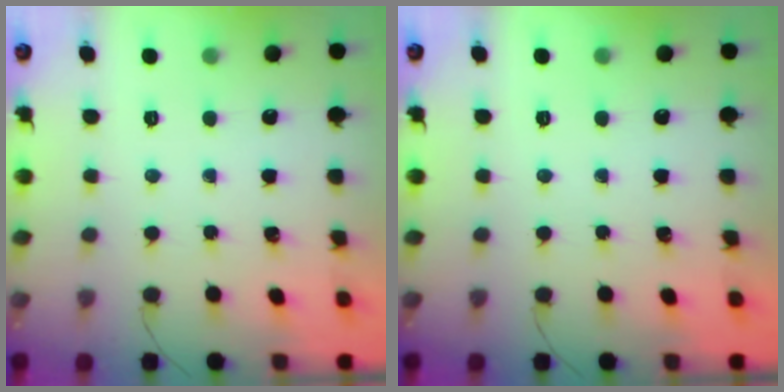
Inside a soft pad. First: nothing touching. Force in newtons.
{"total": 0.0}